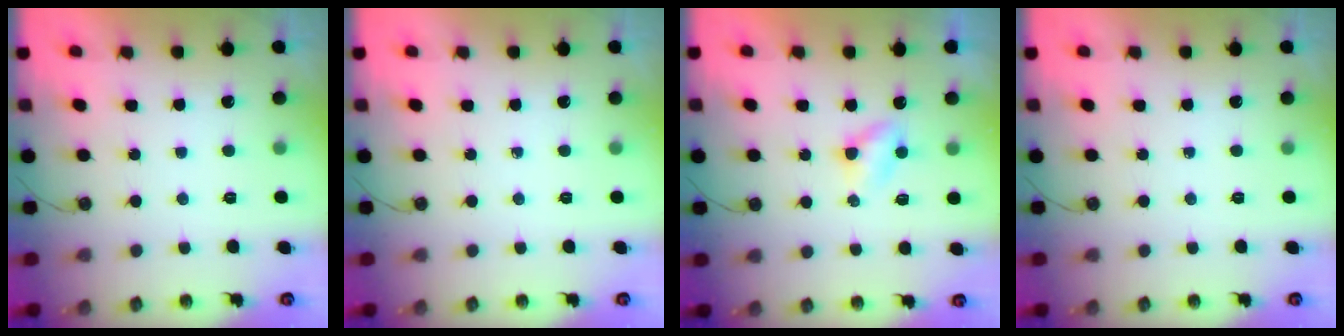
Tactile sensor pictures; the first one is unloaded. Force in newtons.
{"total": 0.0}
{"total": 3.3, "press": 3.3, "slide": 0.4}
{"total": 0.0}